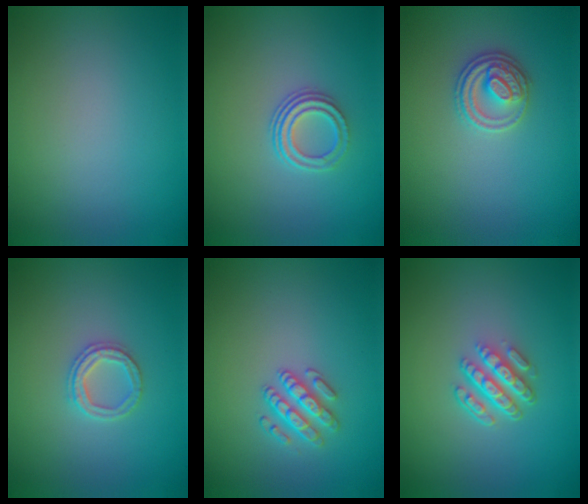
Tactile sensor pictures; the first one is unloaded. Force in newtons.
{"total": 3.0, "press": 2.2, "slide": 2.0}
{"total": 2.8, "press": 2.7, "slide": 0.5}
{"total": 2.4, "press": 2.4, "slide": 0.4}
{"total": 2.5, "press": 2.4, "slide": 0.5}
{"total": 4.3, "press": 3.0, "slide": 3.1}